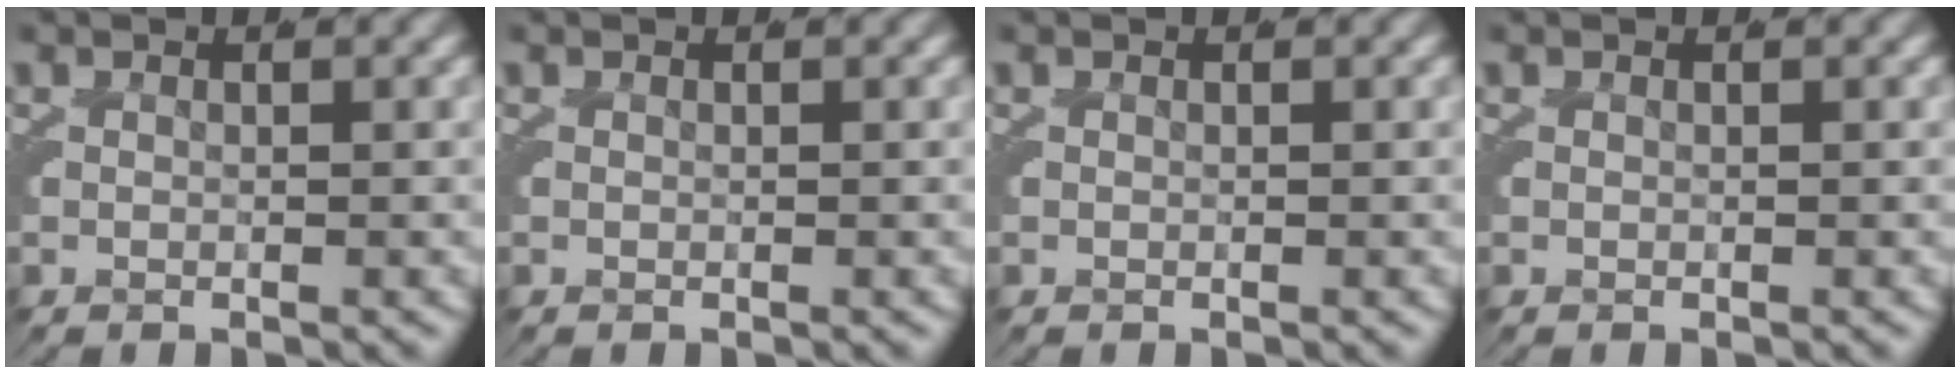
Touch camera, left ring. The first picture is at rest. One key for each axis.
{"total": 0.0}
{"total": 0.0}
{"total": 0.0}